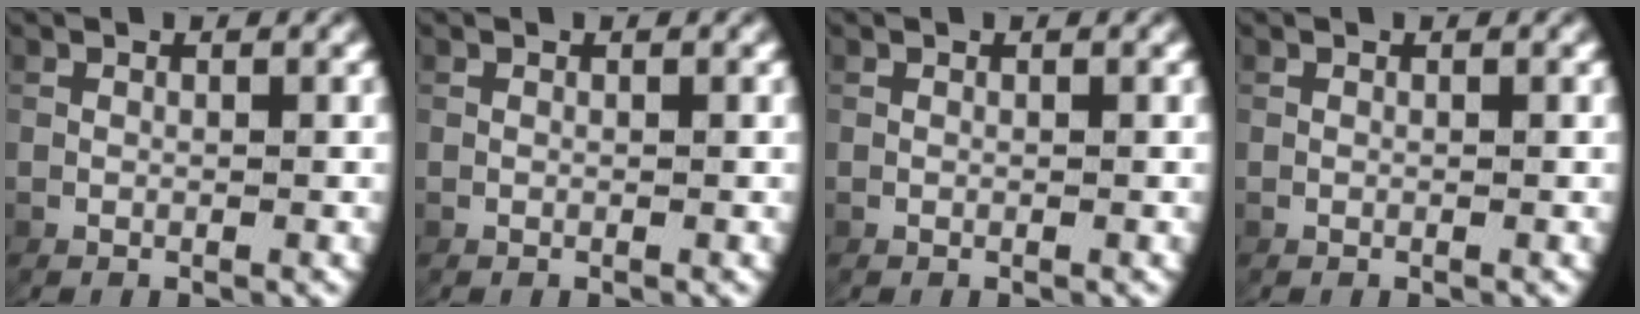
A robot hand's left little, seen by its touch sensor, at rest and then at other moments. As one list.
[{"total": 0.0}, {"total": 0.0}, {"total": 0.0}]